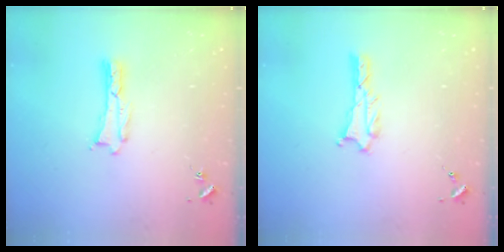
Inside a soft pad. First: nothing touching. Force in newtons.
{"total": 1.0, "press": 1.0, "slide": 0.1}